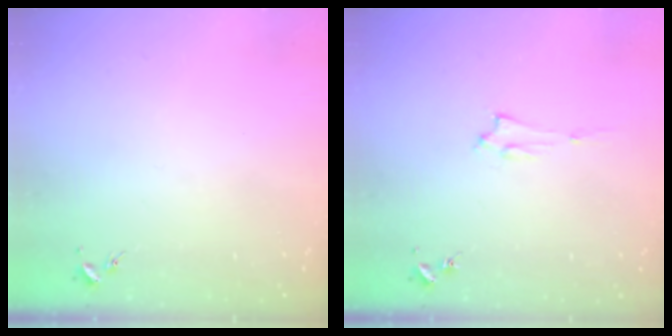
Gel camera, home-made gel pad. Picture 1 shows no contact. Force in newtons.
{"total": 1.5, "press": 1.5, "slide": 0.2}